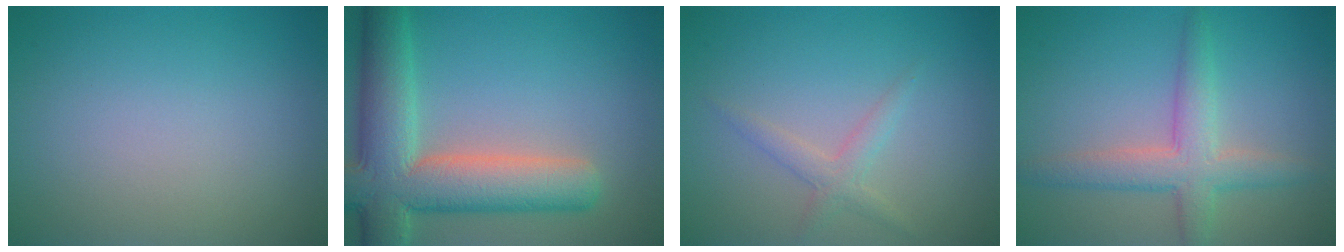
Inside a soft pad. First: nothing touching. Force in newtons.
{"total": 9.7, "press": 9.7, "slide": 0.9}
{"total": 1.7, "press": 1.7, "slide": 0.1}
{"total": 4.3, "press": 4.3, "slide": 0.1}